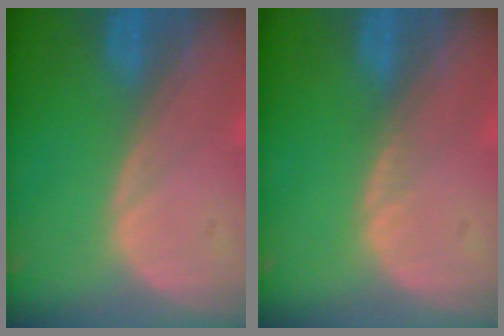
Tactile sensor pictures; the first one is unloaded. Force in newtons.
{"total": 0.5, "press": 0.5, "slide": 0.1}